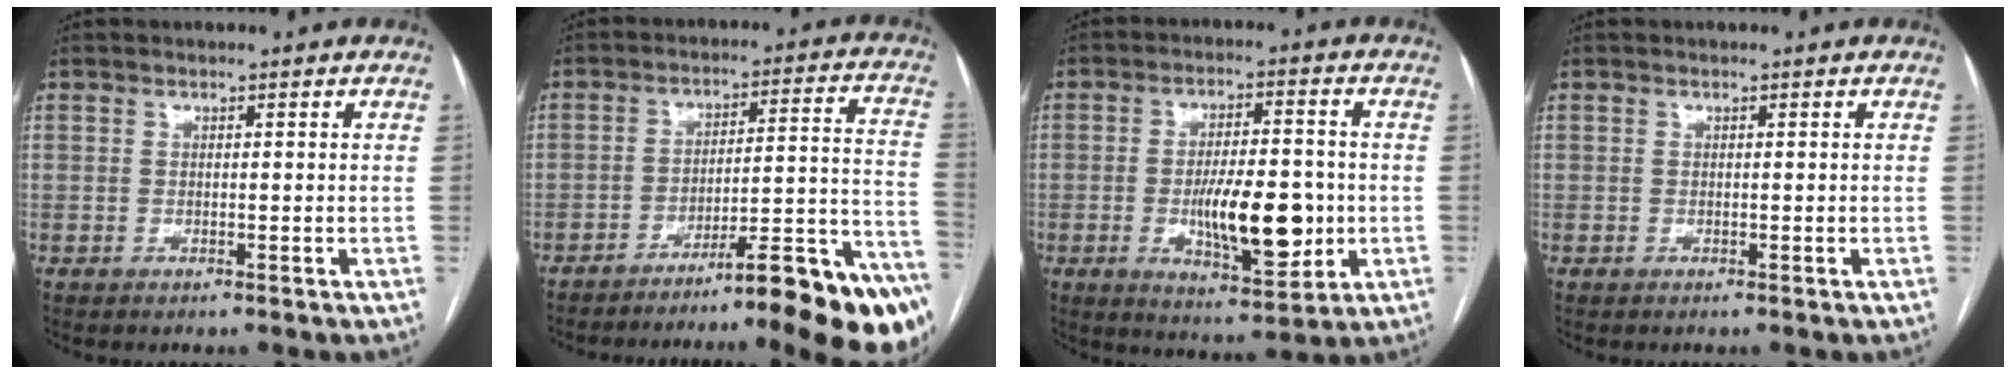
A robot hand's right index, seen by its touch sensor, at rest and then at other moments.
{"total": 19.3, "force": [-14.7, 0.5, 12.5], "torque": [-0.090, 0.038, -0.209]}
{"total": 12.1, "force": [-2.0, 3.9, 11.2], "torque": [-0.188, -0.005, -0.024]}
{"total": 0.0}